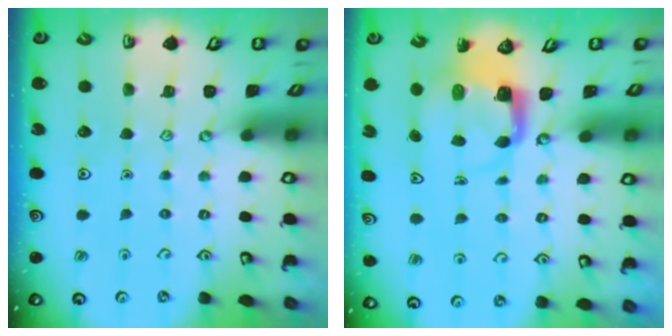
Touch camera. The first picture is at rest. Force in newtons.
{"total": 4.0, "press": 4.0, "slide": 0.4}